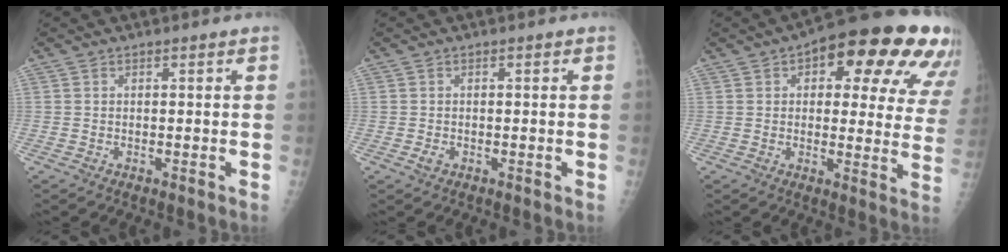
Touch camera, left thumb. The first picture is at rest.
{"total": 1.0, "force": [-0.5, 0.7, 0.6], "torque": [-0.009, -0.001, -0.007]}
{"total": 22.8, "force": [11.0, 9.6, 17.5], "torque": [-0.186, -0.001, 0.133]}